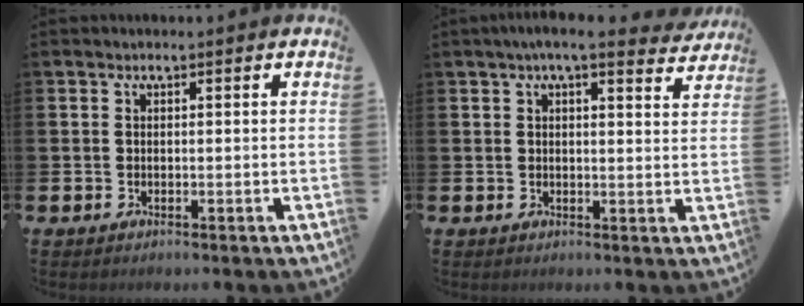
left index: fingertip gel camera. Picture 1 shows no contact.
{"total": 4.7, "force": [4.1, 0.3, 2.2], "torque": [-0.045, -0.014, 0.071]}